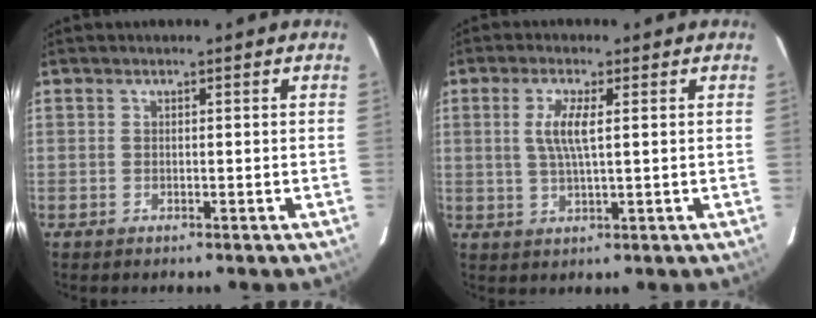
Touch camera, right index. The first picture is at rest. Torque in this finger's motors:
{"motor_torque": [0.08, 0.16, 0.08, 0.06]}